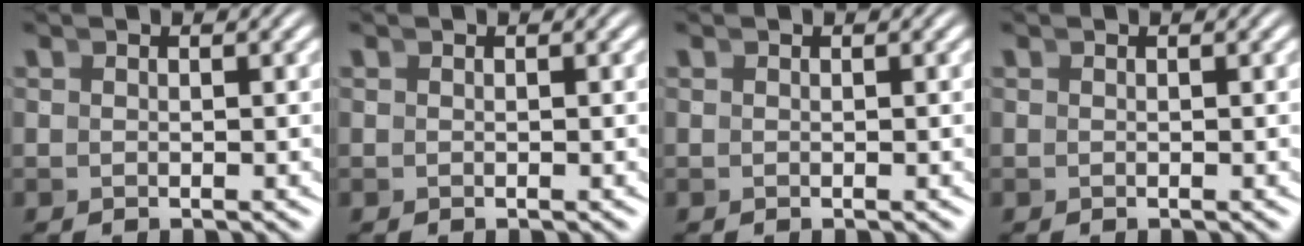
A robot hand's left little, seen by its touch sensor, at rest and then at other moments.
{"total": 0.0}
{"total": 0.0}
{"total": 0.0}